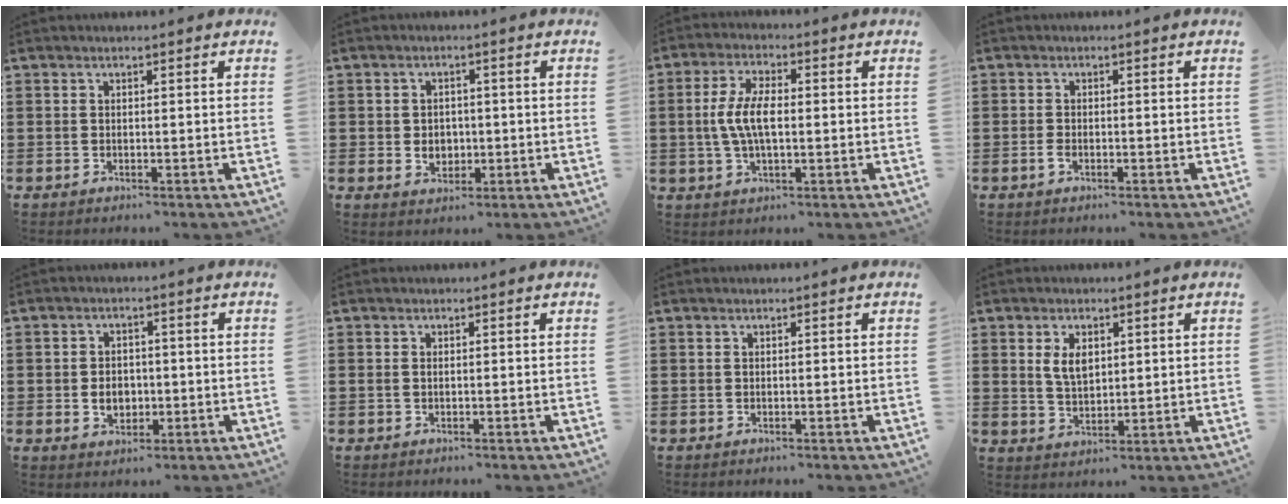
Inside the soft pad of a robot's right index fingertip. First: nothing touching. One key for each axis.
{"total": 3.1, "fx": -0.3, "fy": 2.6, "fz": 1.6, "tx": -0.030, "ty": 0.002, "tz": -0.011}
{"total": 6.7, "fx": -0.2, "fy": 2.8, "fz": 6.0, "tx": -0.139, "ty": -0.001, "tz": -0.012}
{"total": 1.2, "fx": -0.5, "fy": 0.5, "fz": 0.9, "tx": -0.026, "ty": -0.003, "tz": -0.012}
{"total": 3.8, "fx": -0.6, "fy": 2.9, "fz": 2.4, "tx": -0.044, "ty": 0.001, "tz": -0.016}
{"total": 0.6, "fx": 0.0, "fy": 0.4, "fz": 0.5, "tx": -0.013, "ty": 0.001, "tz": -0.001}
{"total": 0.0}
{"total": 4.1, "fx": 1.4, "fy": 2.4, "fz": 3.1, "tx": -0.059, "ty": 0.008, "tz": 0.022}